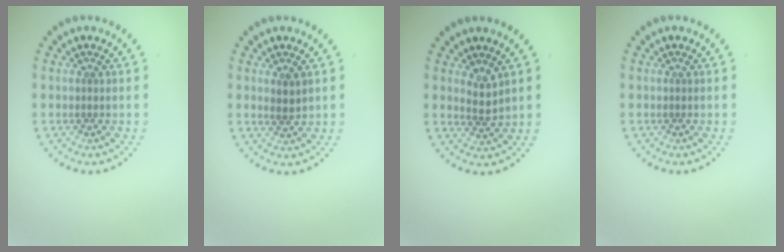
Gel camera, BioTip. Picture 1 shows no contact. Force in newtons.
{"total": 1.0, "press": 0.8, "slide": 0.7}
{"total": 1.6, "press": 1.3, "slide": 1.0}
{"total": 0.0}